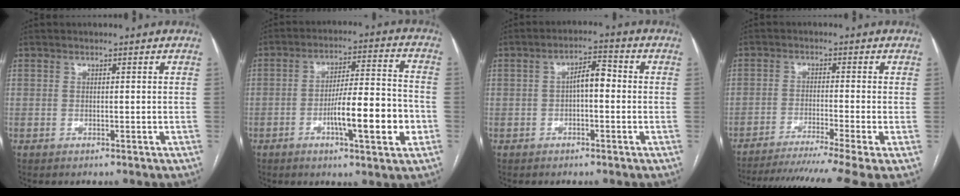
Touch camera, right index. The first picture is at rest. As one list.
[{"total": 12.4, "force": [-3.8, 1.6, 11.7], "torque": [-0.188, 0.007, -0.058]}, {"total": 4.3, "force": [-0.3, 1.6, 4.0], "torque": [-0.065, 0.022, -0.006]}, {"total": 14.8, "force": [-11.8, -1.5, 8.8], "torque": [-0.129, -0.030, -0.183]}]